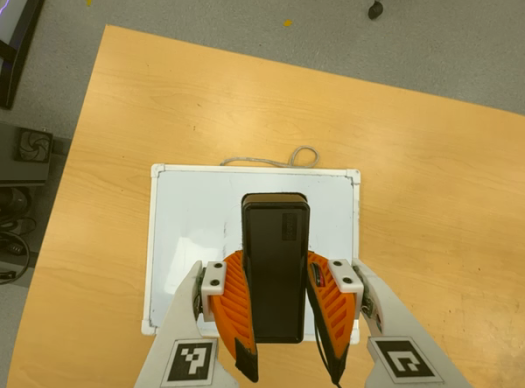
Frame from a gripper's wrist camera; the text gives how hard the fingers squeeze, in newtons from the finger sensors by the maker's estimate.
{"total": 8.4, "left": 6.9, "right": 9.8}